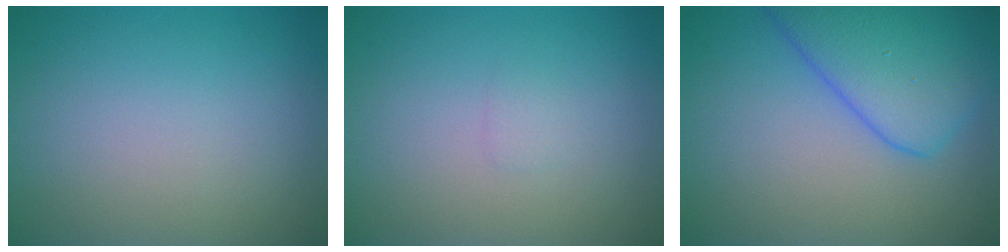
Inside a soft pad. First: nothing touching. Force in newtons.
{"total": 0.6, "press": 0.6, "slide": 0.0}
{"total": 6.9, "press": 6.9, "slide": 0.5}